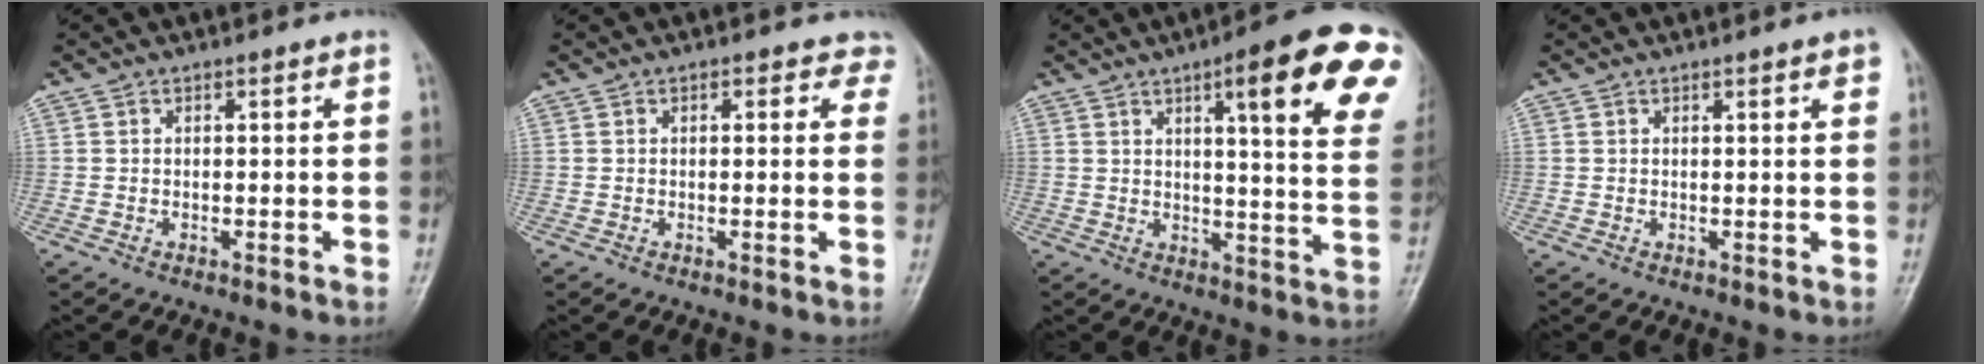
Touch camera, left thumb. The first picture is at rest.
{"total": 3.5, "force": [2.0, 2.2, 1.9], "torque": [0.015, -0.002, 0.012]}
{"total": 19.6, "force": [9.2, 3.8, 16.9], "torque": [-0.191, -0.029, 0.110]}
{"total": 2.4, "force": [1.2, 0.4, 2.0], "torque": [-0.023, -0.001, 0.013]}